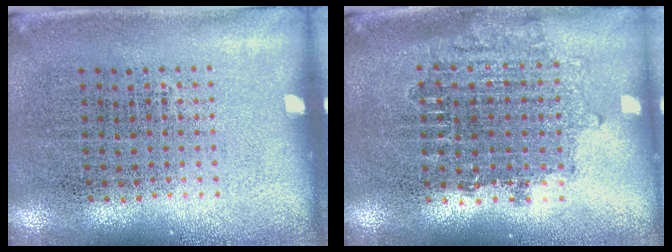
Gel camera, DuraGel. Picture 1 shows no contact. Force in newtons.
{"total": 1.6, "press": 1.3, "slide": 0.9}